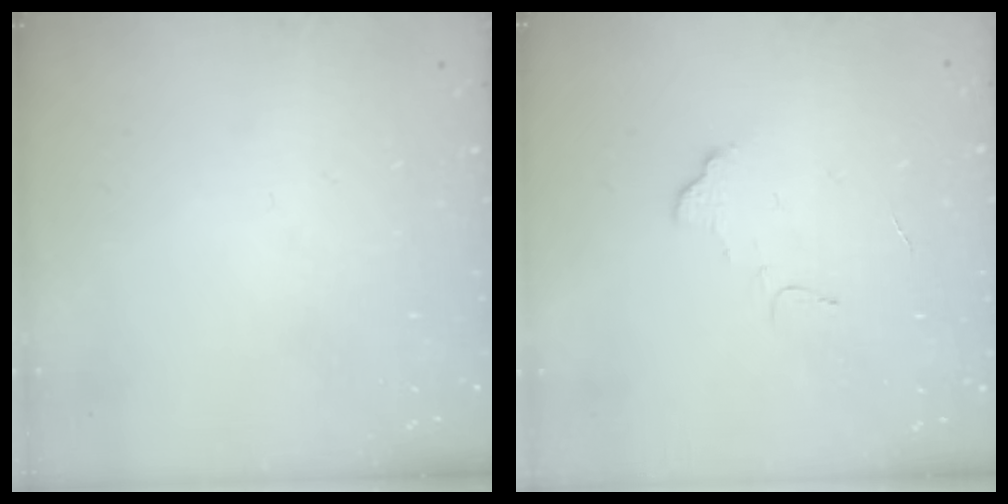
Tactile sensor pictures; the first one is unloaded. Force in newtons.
{"total": 3.2, "press": 3.2, "slide": 0.2}